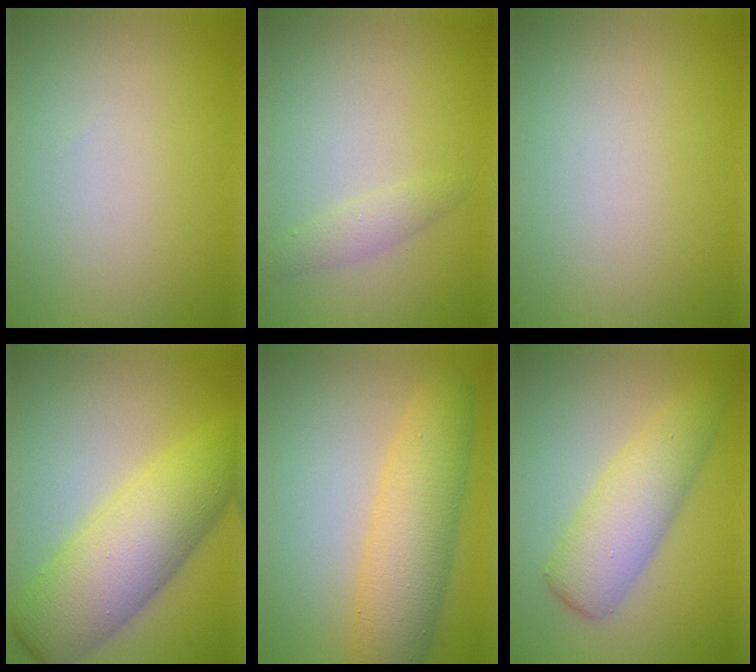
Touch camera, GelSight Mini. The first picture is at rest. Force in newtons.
{"total": 1.4, "press": 1.4, "slide": 0.0}
{"total": 0.0}
{"total": 8.4, "press": 8.4, "slide": 0.1}
{"total": 6.5, "press": 6.5, "slide": 0.1}
{"total": 5.0, "press": 5.0, "slide": 0.2}